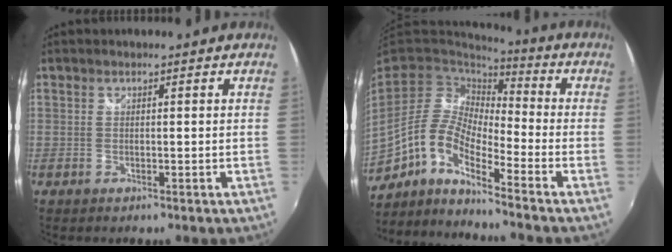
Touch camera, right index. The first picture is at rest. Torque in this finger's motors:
{"motor_torque": [0.32, -0.44, 0.59, 0.12]}